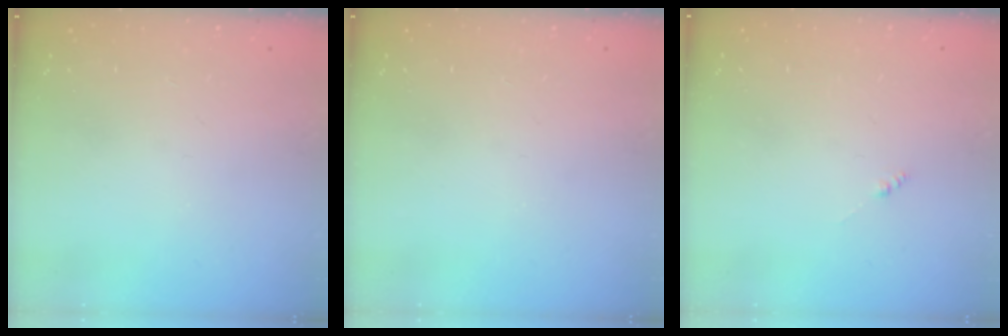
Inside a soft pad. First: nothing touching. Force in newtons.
{"total": 0.0}
{"total": 0.0}